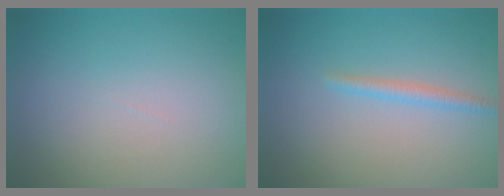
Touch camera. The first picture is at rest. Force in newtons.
{"total": 1.4, "press": 1.4, "slide": 0.0}